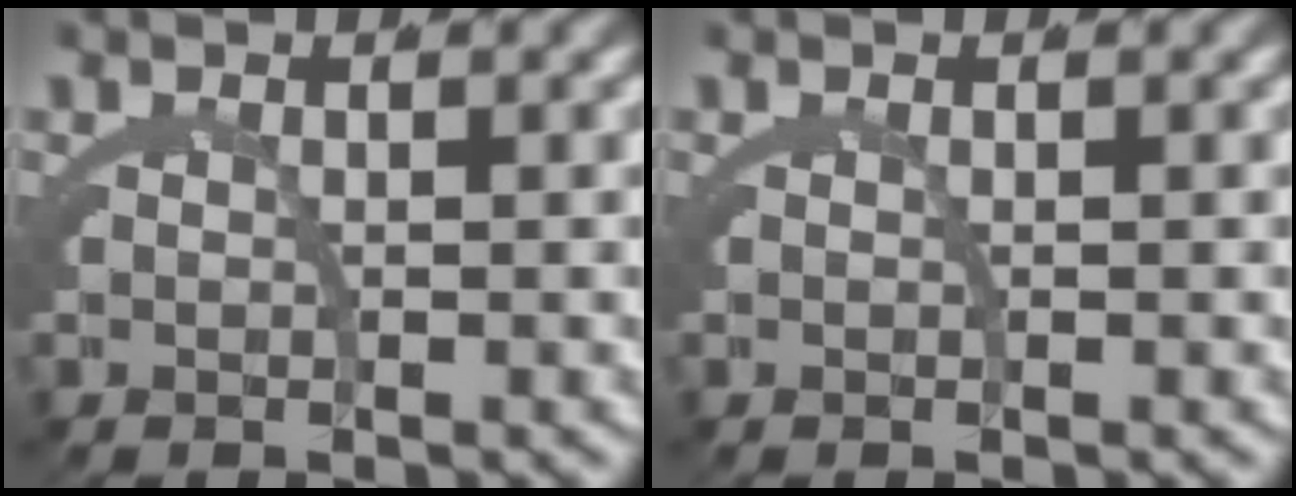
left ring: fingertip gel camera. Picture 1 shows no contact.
{"total": 0.0}